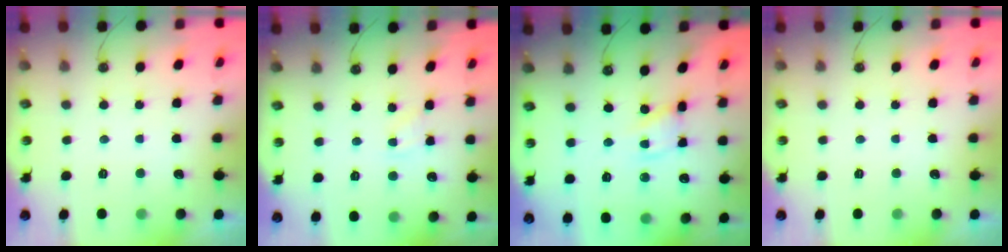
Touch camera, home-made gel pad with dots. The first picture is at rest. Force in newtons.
{"total": 2.5, "press": 2.5, "slide": 0.5}
{"total": 3.7, "press": 3.7, "slide": 0.2}
{"total": 0.0}